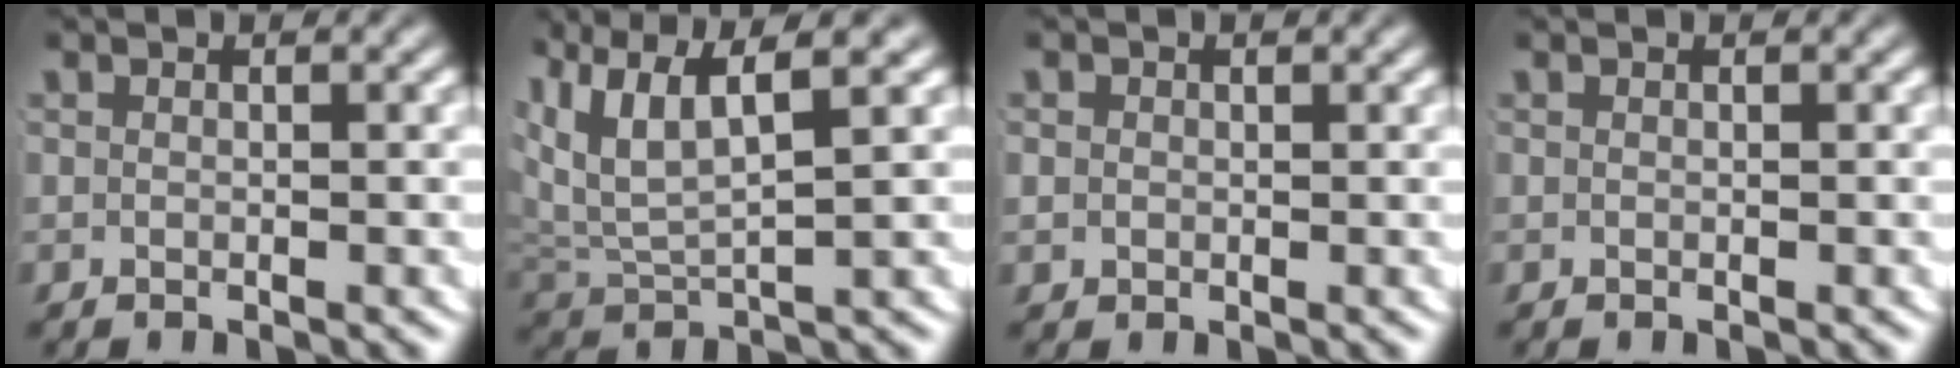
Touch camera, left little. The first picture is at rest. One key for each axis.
{"total": 8.1, "fx": 3.3, "fy": 5.2, "fz": 5.3, "tx": -0.126, "ty": 0.006, "tz": 0.052}
{"total": 1.7, "fx": 0.0, "fy": 1.6, "fz": 0.5, "tx": -0.018, "ty": -0.006, "tz": 0.003}
{"total": 0.0}